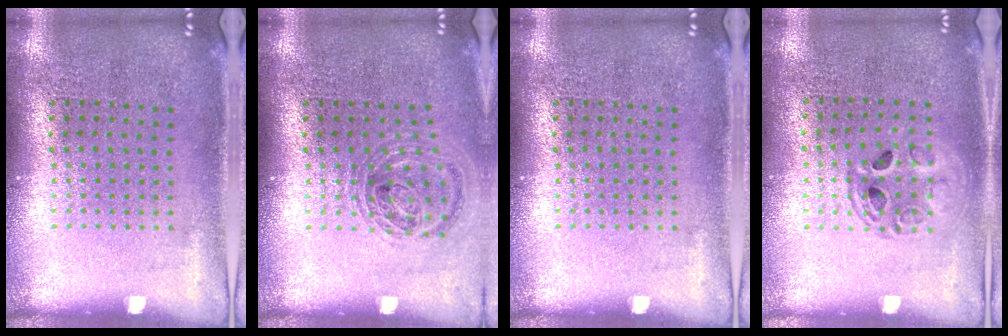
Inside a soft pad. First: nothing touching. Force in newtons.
{"total": 0.9, "press": 0.9, "slide": 0.3}
{"total": 0.0}
{"total": 1.3, "press": 1.2, "slide": 0.5}